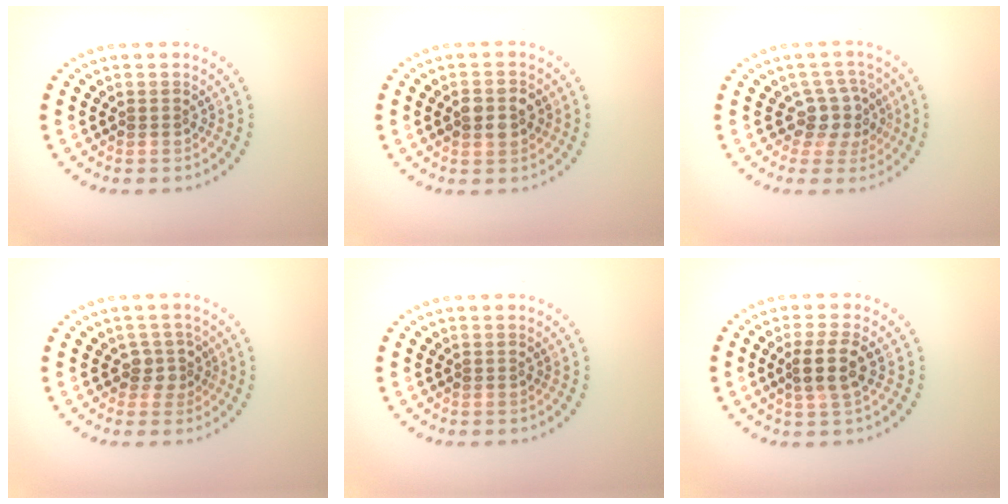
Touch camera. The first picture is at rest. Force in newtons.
{"total": 2.9, "press": 2.9, "slide": 0.1}
{"total": 3.0, "press": 2.4, "slide": 1.9}
{"total": 1.9, "press": 1.5, "slide": 1.1}
{"total": 0.0}
{"total": 2.8, "press": 2.5, "slide": 1.2}